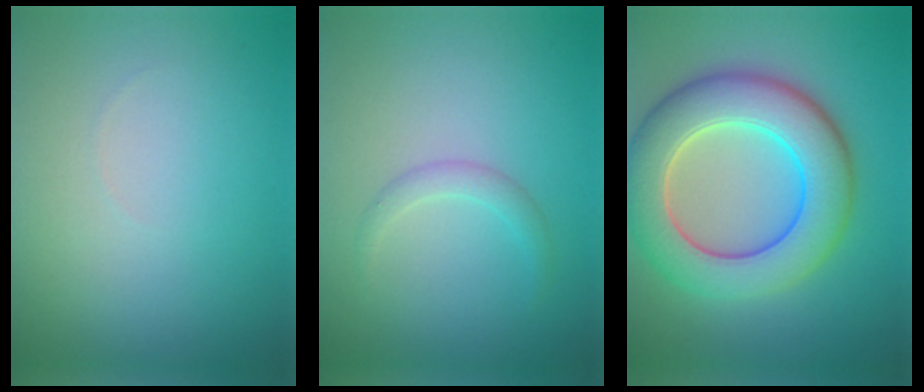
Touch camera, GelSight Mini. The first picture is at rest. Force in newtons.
{"total": 0.9, "press": 0.9, "slide": 0.0}
{"total": 9.5, "press": 9.5, "slide": 0.3}